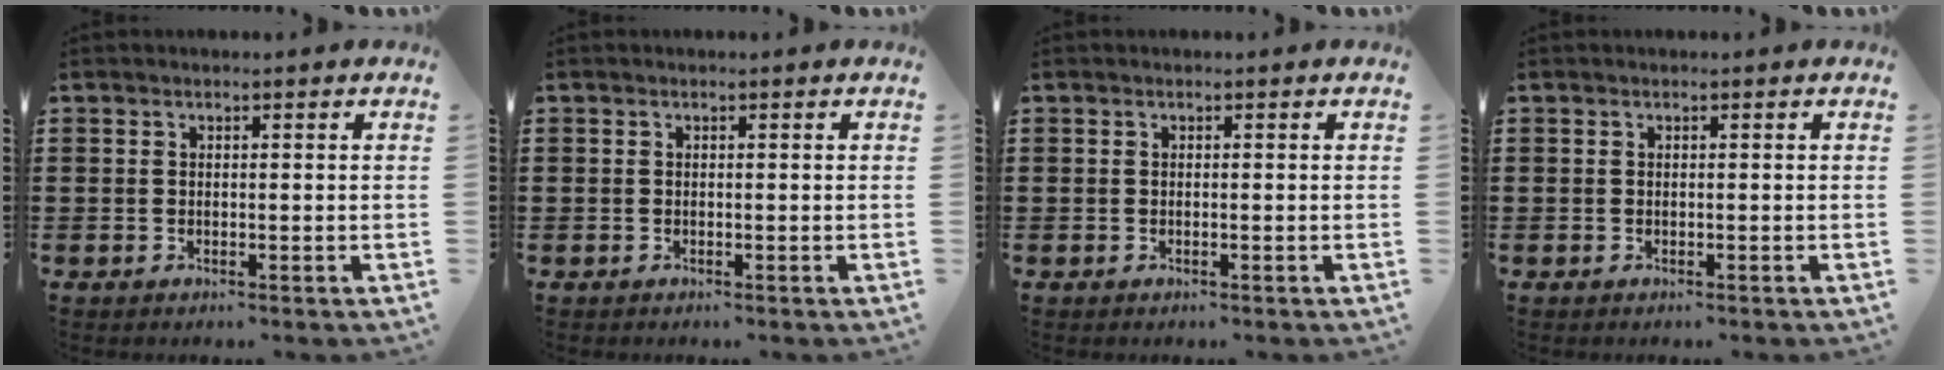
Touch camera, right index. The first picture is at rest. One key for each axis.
{"total": 0.5, "fx": -0.2, "fy": 0.5, "fz": 0.0, "tx": -0.001, "ty": 0.005, "tz": -0.005}
{"total": 0.0}
{"total": 0.0}